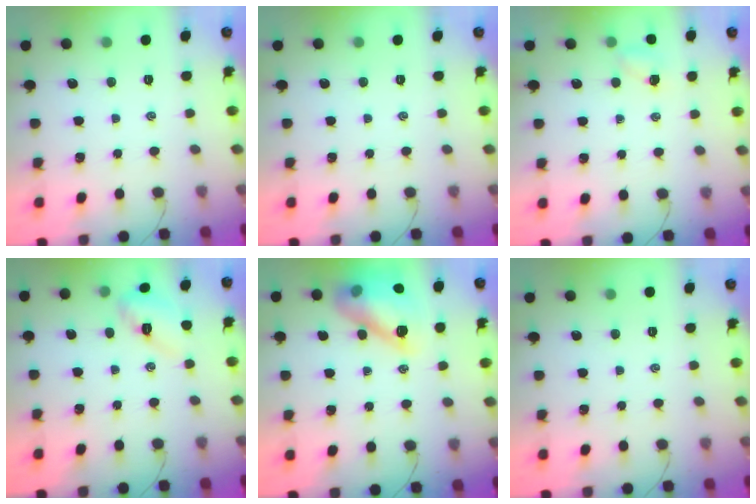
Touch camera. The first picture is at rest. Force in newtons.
{"total": 0.0}
{"total": 3.6, "press": 3.4, "slide": 1.1}
{"total": 5.7, "press": 5.7, "slide": 0.6}
{"total": 14.2, "press": 13.9, "slide": 3.3}
{"total": 0.0}